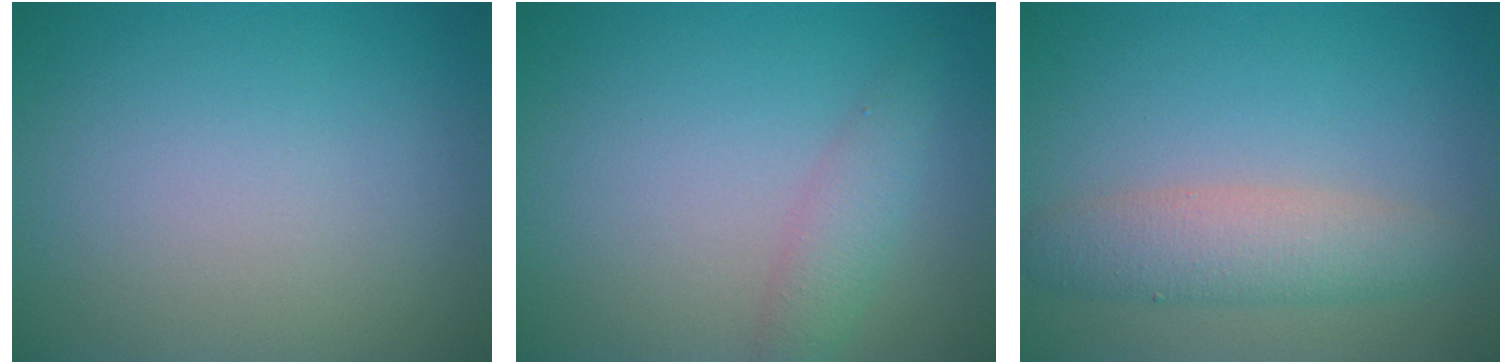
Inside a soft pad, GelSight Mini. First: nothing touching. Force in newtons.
{"total": 2.2, "press": 2.2, "slide": 0.1}
{"total": 4.0, "press": 4.0, "slide": 0.2}